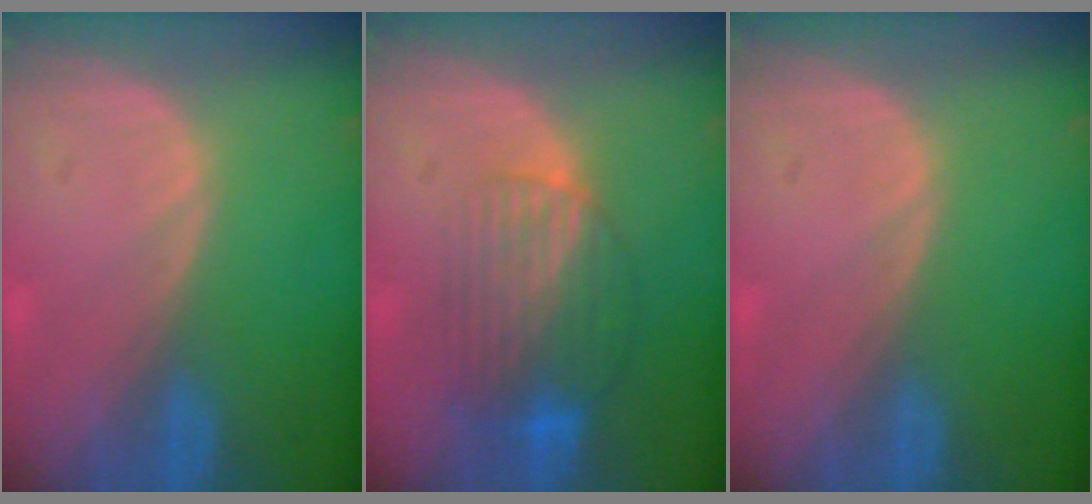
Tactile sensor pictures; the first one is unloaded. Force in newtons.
{"total": 8.5, "press": 7.2, "slide": 4.5}
{"total": 0.0}